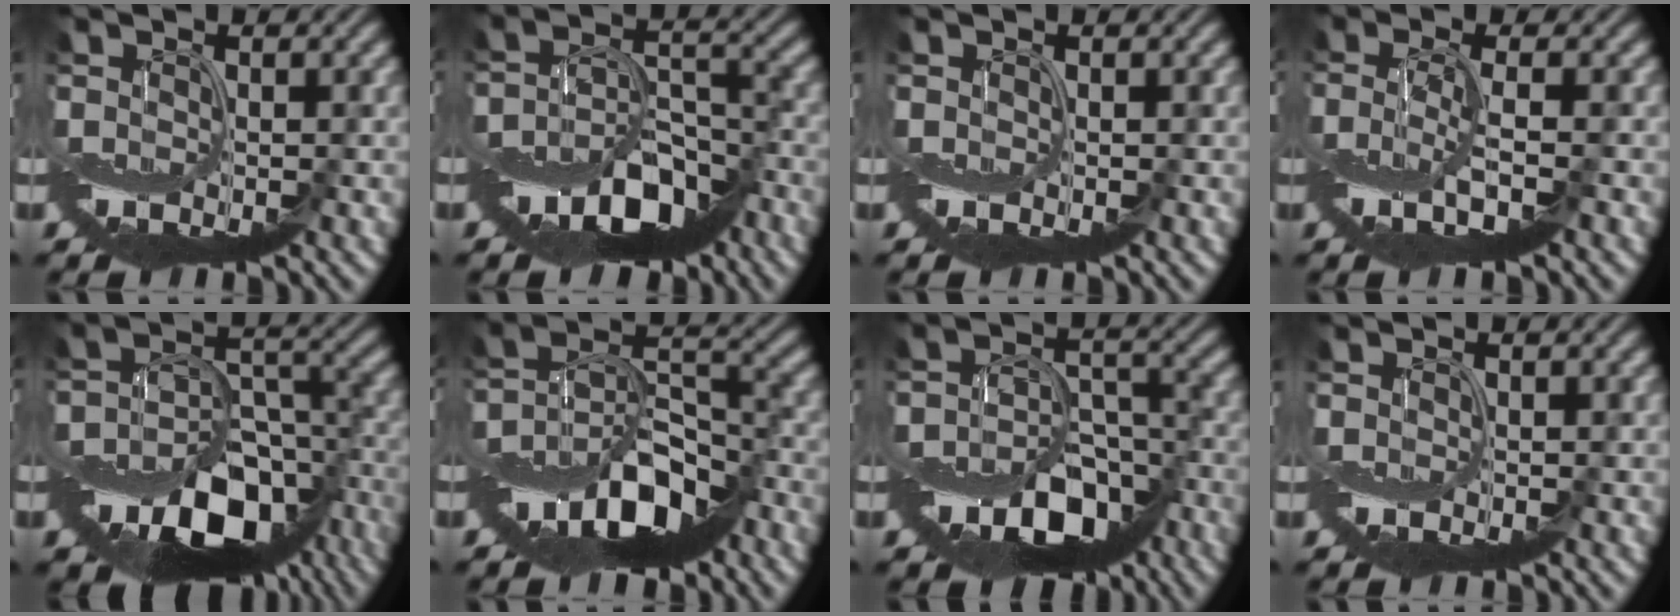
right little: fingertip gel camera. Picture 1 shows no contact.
{"total": 8.2, "force": [-5.3, 3.7, 5.1], "torque": [-0.078, -0.005, -0.093]}
{"total": 0.0}
{"total": 3.2, "force": [-0.9, 0.5, 3.0], "torque": [-0.068, 0.001, -0.019]}
{"total": 12.0, "force": [-7.6, 6.3, 6.9], "torque": [-0.120, -0.001, -0.116]}
{"total": 9.9, "force": [-5.9, 4.2, 6.8], "torque": [-0.112, 0.006, -0.111]}
{"total": 9.0, "force": [-6.2, 4.4, 4.9], "torque": [-0.070, 0.000, -0.101]}
{"total": 0.0}